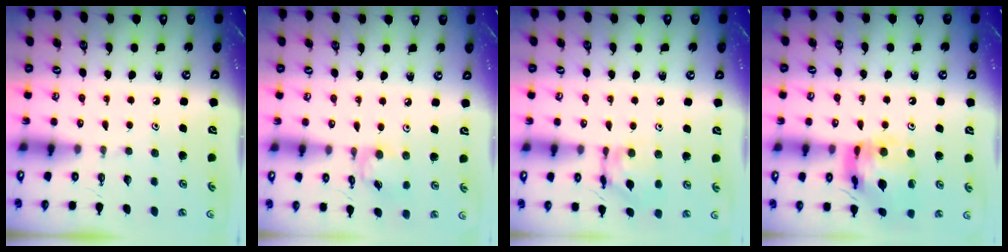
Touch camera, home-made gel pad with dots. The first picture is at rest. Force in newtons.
{"total": 5.2, "press": 5.2, "slide": 0.3}
{"total": 12.3, "press": 12.3, "slide": 0.9}
{"total": 14.2, "press": 14.1, "slide": 1.5}